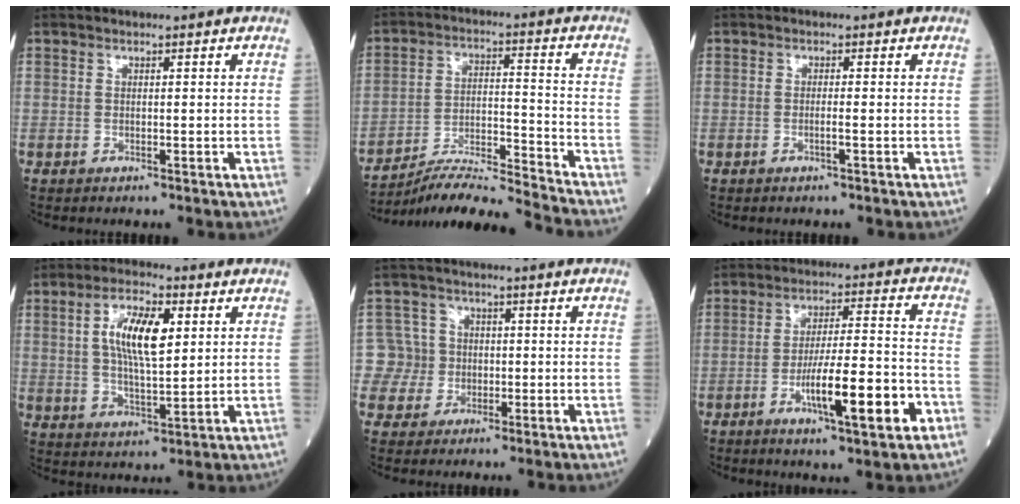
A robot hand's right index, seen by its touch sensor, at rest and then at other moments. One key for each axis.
{"total": 12.2, "fx": -11.6, "fy": -2.5, "fz": 2.8, "tx": -0.039, "ty": 0.014, "tz": -0.207}
{"total": 1.3, "fx": -0.4, "fy": -0.2, "fz": 1.2, "tx": -0.023, "ty": -0.002, "tz": -0.010}
{"total": 9.9, "fx": 2.6, "fy": 3.0, "fz": 9.1, "tx": -0.167, "ty": 0.008, "tz": 0.048}
{"total": 4.7, "fx": -0.5, "fy": 4.7, "fz": -0.2, "tx": 0.017, "ty": 0.015, "tz": -0.010}
{"total": 13.1, "fx": -5.2, "fy": 1.4, "fz": 11.9, "tx": -0.199, "ty": 0.000, "tz": -0.081}